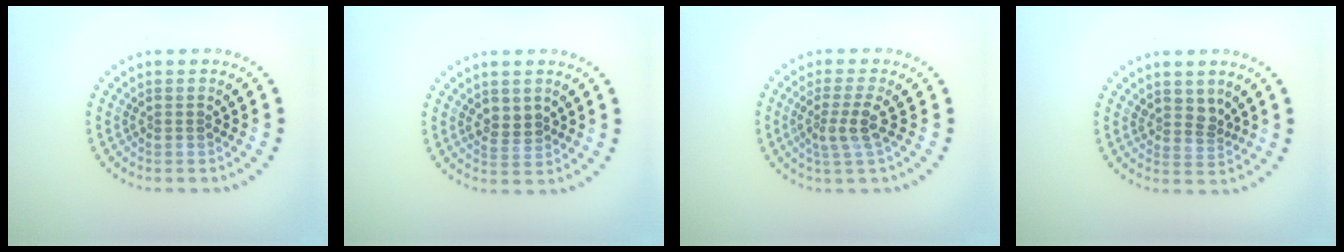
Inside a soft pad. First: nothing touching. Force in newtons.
{"total": 1.8, "press": 1.7, "slide": 0.7}
{"total": 2.4, "press": 1.9, "slide": 1.6}
{"total": 1.9, "press": 1.5, "slide": 1.3}